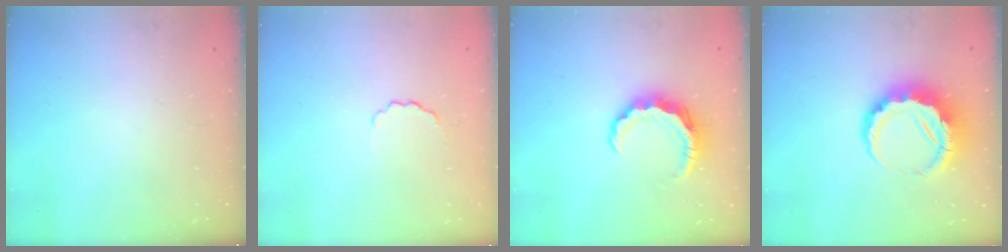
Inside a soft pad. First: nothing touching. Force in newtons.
{"total": 3.1, "press": 2.9, "slide": 1.1}
{"total": 8.2, "press": 8.1, "slide": 1.0}
{"total": 9.8, "press": 9.6, "slide": 2.1}